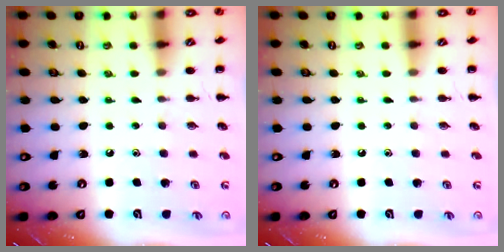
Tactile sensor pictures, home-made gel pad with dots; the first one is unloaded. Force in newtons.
{"total": 0.0}